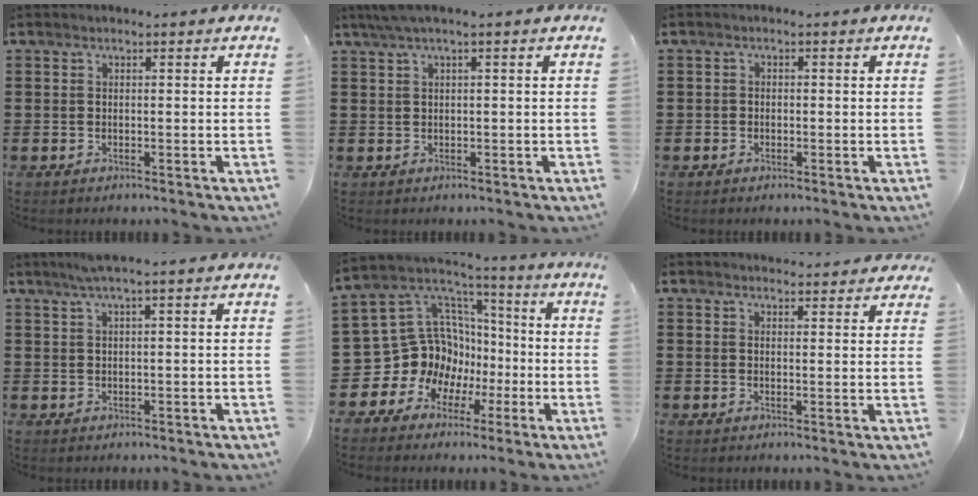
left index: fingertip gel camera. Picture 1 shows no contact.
{"total": 1.7, "force": [0.1, 0.0, 1.7], "torque": [-0.029, -0.003, 0.001]}
{"total": 0.9, "force": [-0.6, 0.7, 0.1], "torque": [-0.004, 0.003, -0.013]}
{"total": 1.8, "force": [0.6, -0.2, 1.6], "torque": [-0.029, -0.002, 0.011]}
{"total": 13.9, "force": [-1.8, 13.1, 4.3], "torque": [-0.141, -0.028, -0.008]}
{"total": 2.2, "force": [2.1, 0.4, 0.3], "torque": [-0.004, -0.005, 0.039]}